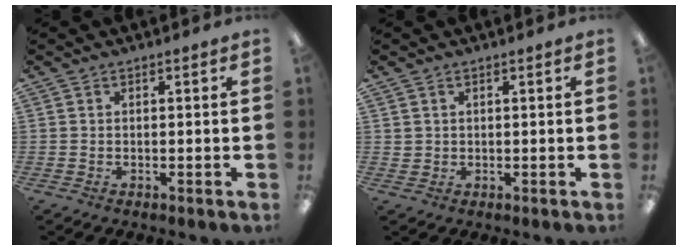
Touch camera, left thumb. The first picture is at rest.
{"total": 1.3, "force": [0.7, 1.1, 0.1], "torque": [-0.002, 0.002, 0.013]}